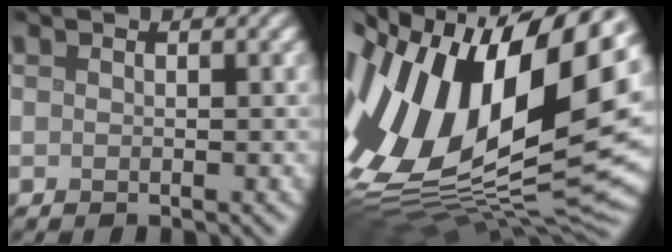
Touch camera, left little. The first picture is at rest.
{"total": 19.8, "force": [3.0, 10.5, 16.5], "torque": [-0.343, -0.015, 0.056]}